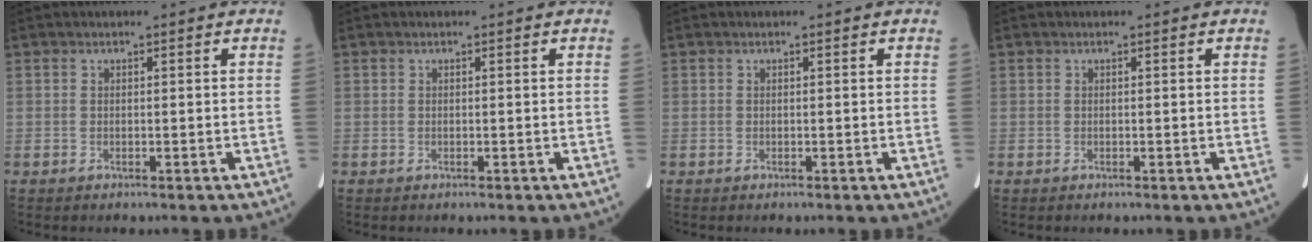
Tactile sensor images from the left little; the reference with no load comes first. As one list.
[{"total": 0.0}, {"total": 0.0}, {"total": 0.0}]